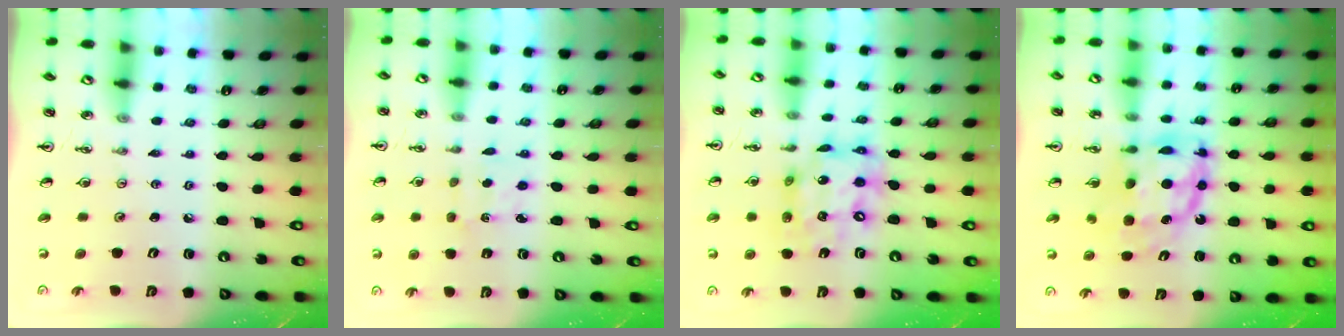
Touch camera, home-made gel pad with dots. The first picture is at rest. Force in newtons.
{"total": 2.6, "press": 2.5, "slide": 0.3}
{"total": 13.6, "press": 13.6, "slide": 0.9}
{"total": 11.6, "press": 11.6, "slide": 1.1}